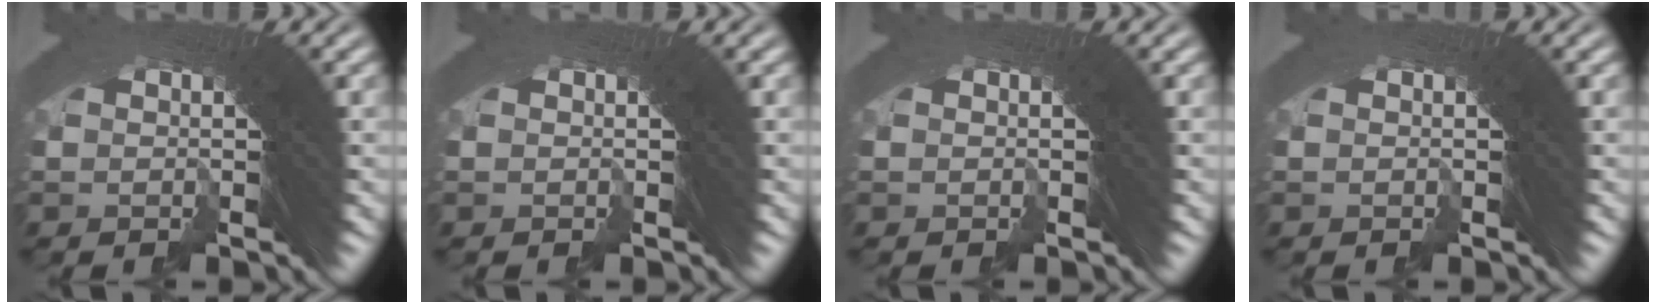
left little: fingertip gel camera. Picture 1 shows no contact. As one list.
[{"total": 0.0}, {"total": 0.0}, {"total": 0.0}]